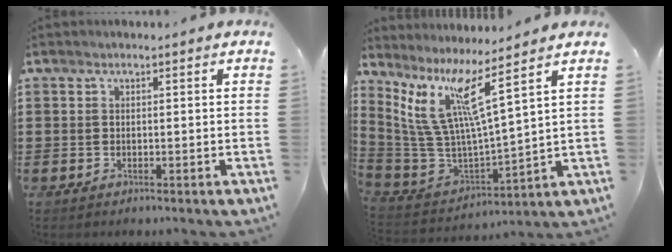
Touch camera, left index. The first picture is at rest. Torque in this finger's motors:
{"motor_torque": [1.09, 0.28, 0.36, 0.21]}